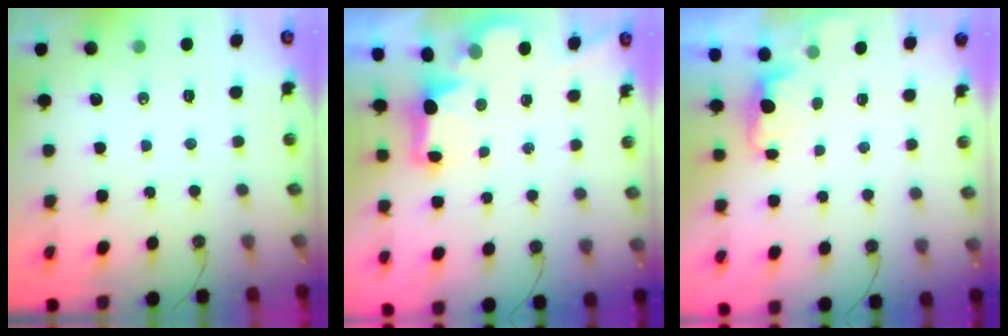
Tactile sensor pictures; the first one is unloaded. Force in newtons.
{"total": 2.5, "press": 2.4, "slide": 0.8}
{"total": 0.8, "press": 0.2, "slide": 0.7}